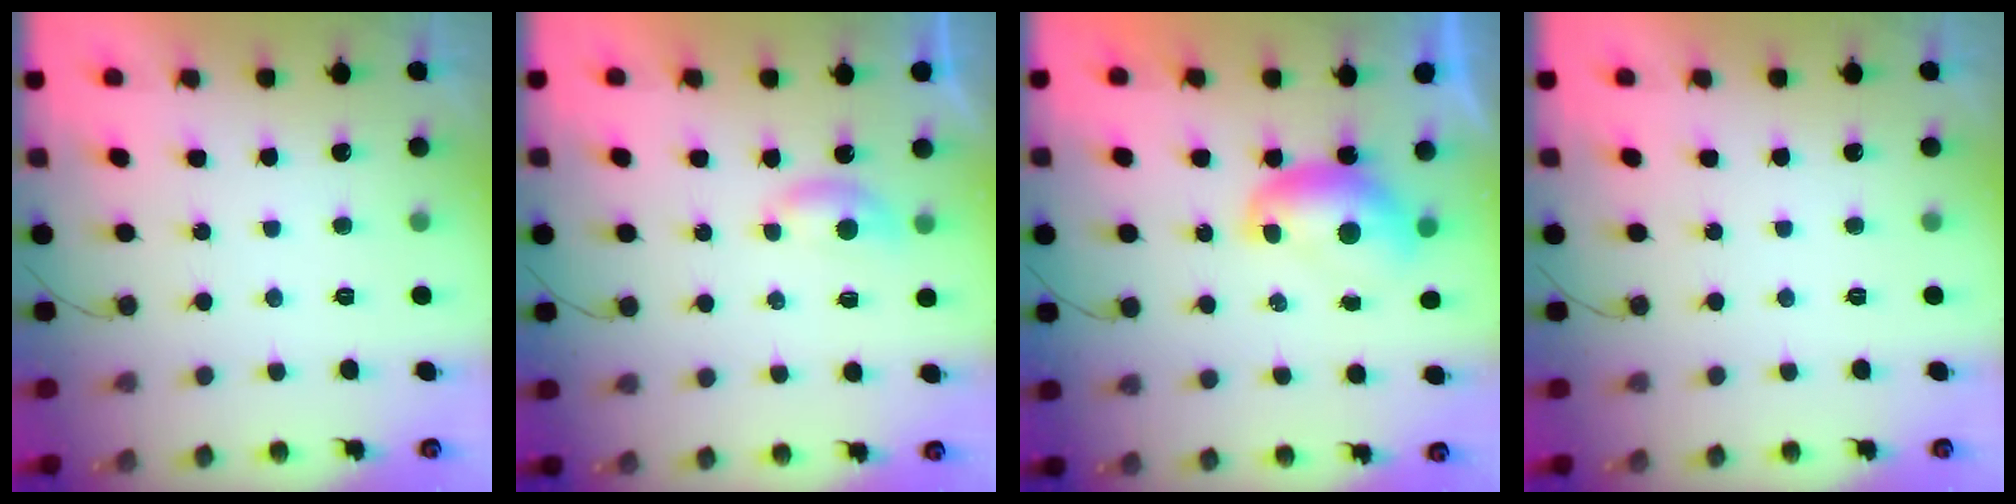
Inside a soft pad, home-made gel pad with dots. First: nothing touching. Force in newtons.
{"total": 4.2, "press": 4.1, "slide": 0.6}
{"total": 7.6, "press": 7.6, "slide": 0.3}
{"total": 0.0}